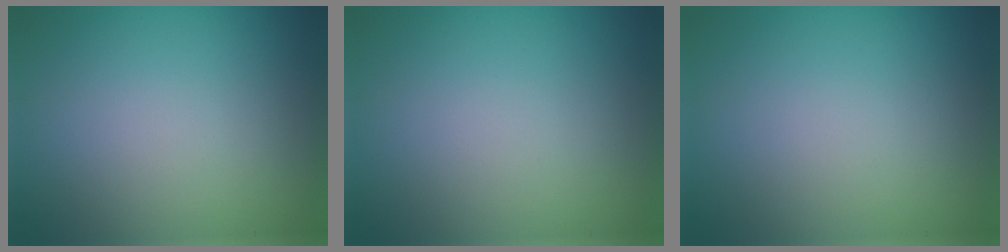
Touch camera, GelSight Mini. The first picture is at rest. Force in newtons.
{"total": 0.0}
{"total": 0.0}